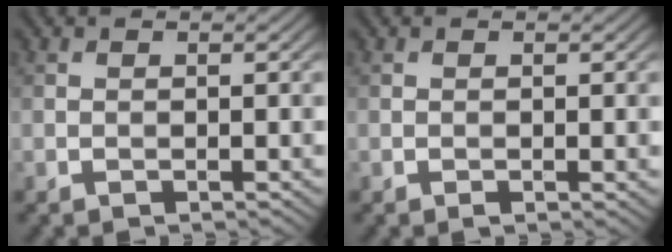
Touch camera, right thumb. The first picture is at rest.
{"total": 0.8, "force": [-0.2, 0.2, 0.7], "torque": [-0.012, -0.003, -0.002]}